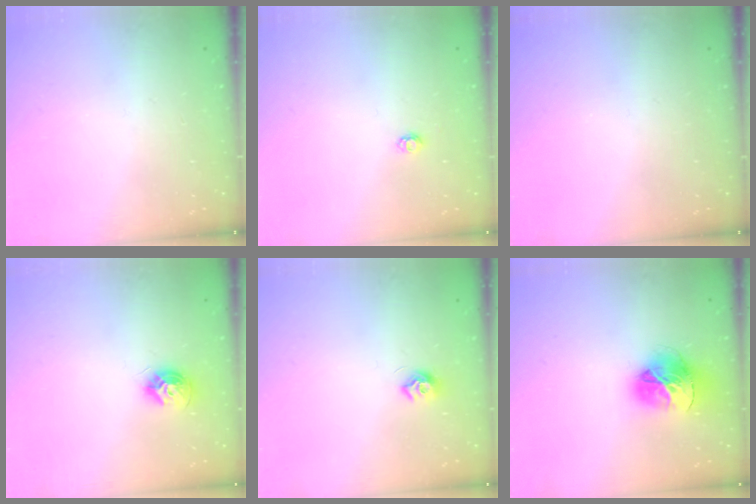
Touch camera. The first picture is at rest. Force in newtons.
{"total": 2.9, "press": 2.9, "slide": 0.4}
{"total": 0.0}
{"total": 8.9, "press": 8.9, "slide": 0.5}
{"total": 7.6, "press": 7.6, "slide": 0.8}
{"total": 16.0, "press": 15.9, "slide": 1.7}